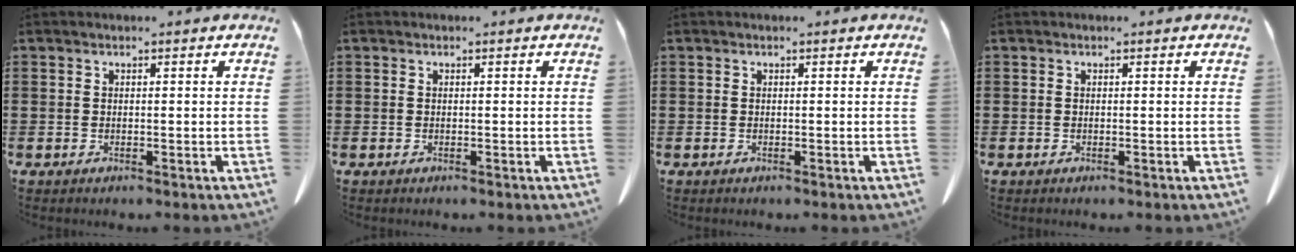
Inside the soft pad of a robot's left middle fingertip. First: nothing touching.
{"total": 0.0}
{"total": 0.0}
{"total": 0.0}